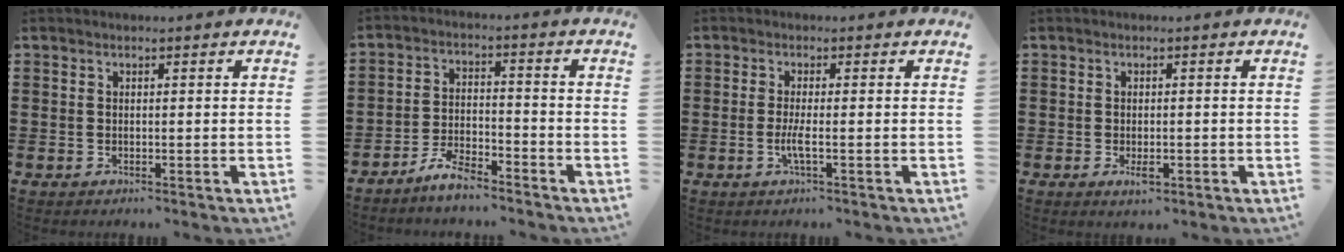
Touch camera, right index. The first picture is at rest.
{"total": 4.9, "force": [-4.6, 0.8, 1.5], "torque": [-0.041, 0.007, -0.094]}
{"total": 2.7, "force": [-0.8, 0.1, 2.6], "torque": [-0.054, -0.009, -0.017]}
{"total": 1.8, "force": [-0.6, 0.7, 1.6], "torque": [-0.029, -0.003, -0.011]}